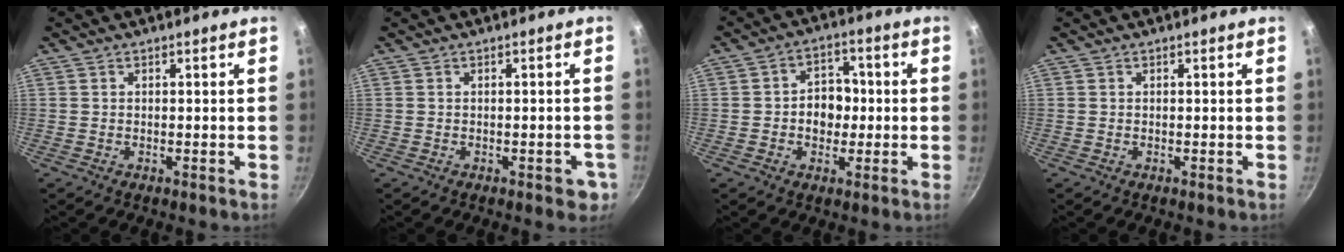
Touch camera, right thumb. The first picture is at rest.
{"total": 3.3, "force": [-1.3, 1.6, 2.6], "torque": [-0.017, 0.006, -0.013]}
{"total": 7.3, "force": [-0.5, 5.8, 4.4], "torque": [-0.021, 0.013, -0.014]}
{"total": 0.0}